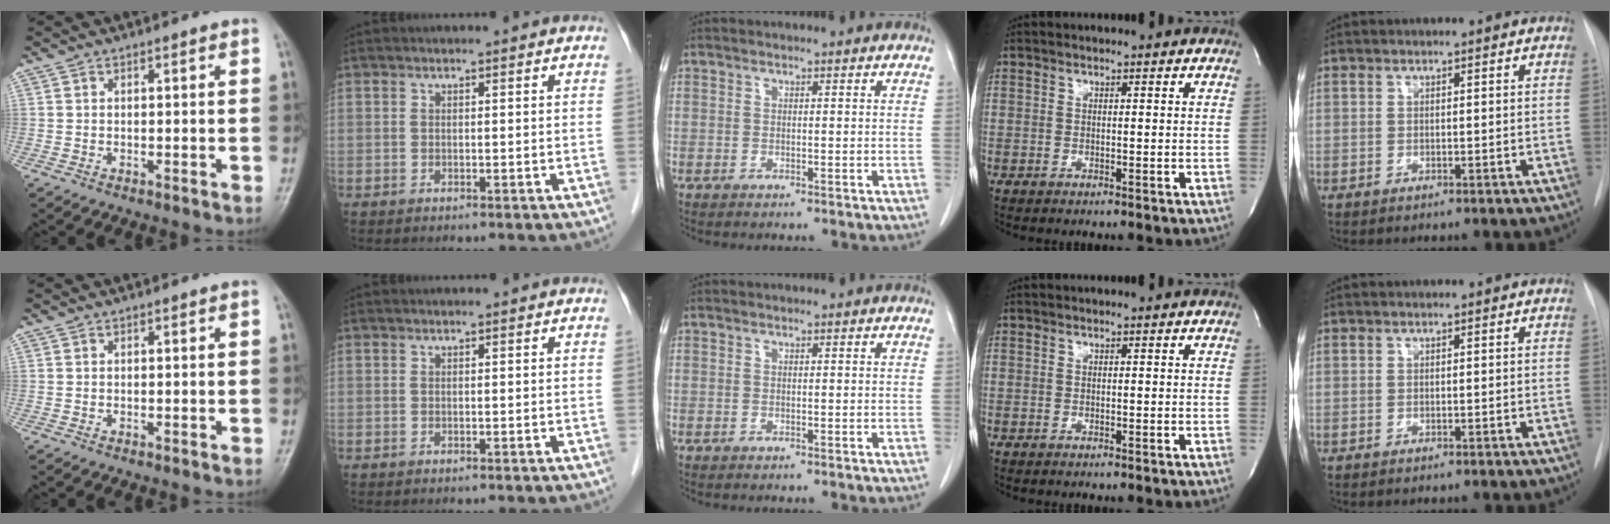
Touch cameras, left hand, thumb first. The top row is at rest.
{}